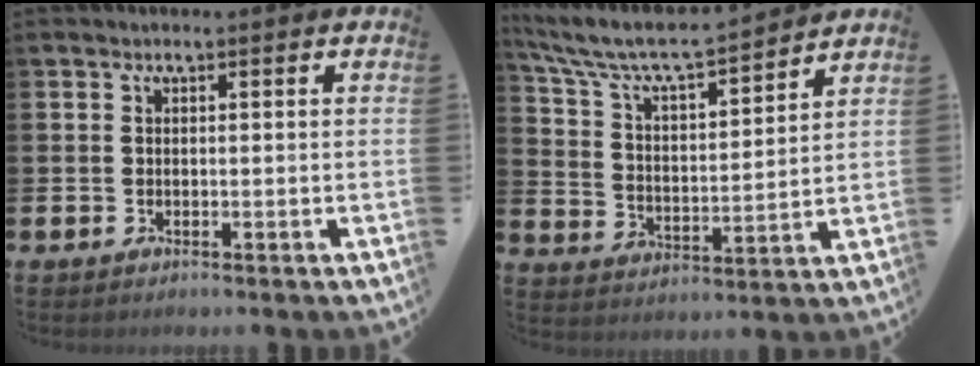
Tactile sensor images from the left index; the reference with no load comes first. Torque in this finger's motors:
{"motor_torque": [0.91, -1.22, 0.68, 0.21]}